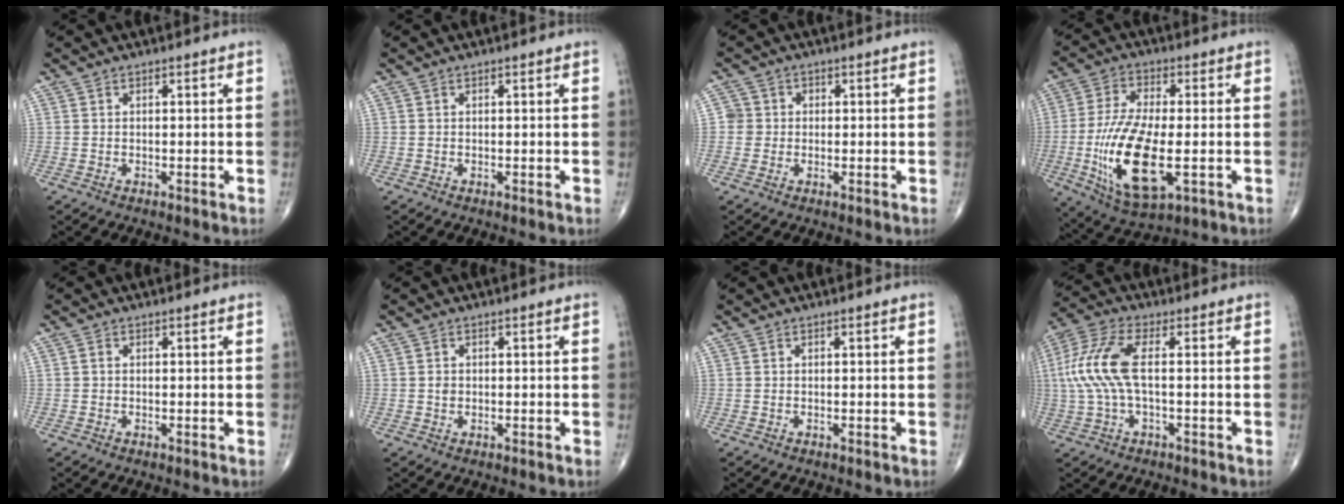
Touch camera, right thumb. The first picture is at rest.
{"total": 0.0}
{"total": 2.8, "force": [-0.3, 2.8, 0.3], "torque": [0.019, 0.010, -0.012]}
{"total": 17.0, "force": [-3.4, 6.6, 15.3], "torque": [-0.308, -0.009, -0.052]}
{"total": 0.5, "force": [0.0, 0.4, 0.3], "torque": [-0.004, 0.001, -0.003]}
{"total": 1.2, "force": [-0.1, 1.0, 0.7], "torque": [-0.010, 0.002, -0.003]}
{"total": 0.0}
{"total": 10.8, "force": [0.4, 4.0, 10.0], "torque": [-0.252, 0.024, 0.003]}